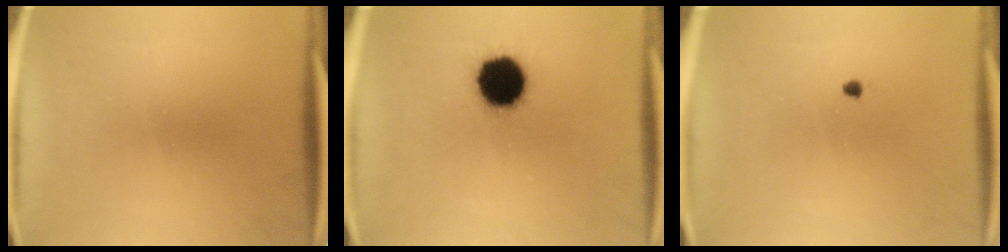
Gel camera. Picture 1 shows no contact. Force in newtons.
{"total": 15.4}
{"total": 1.0}